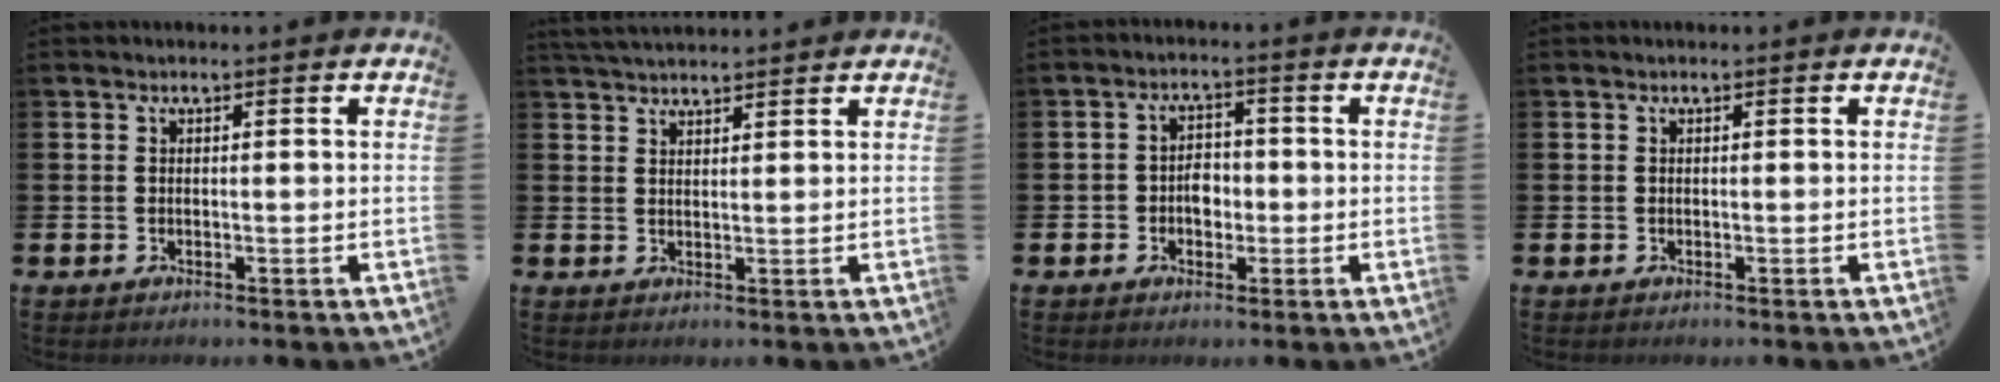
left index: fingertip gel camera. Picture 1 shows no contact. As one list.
[{"total": 2.9, "force": [2.8, 0.2, 0.5], "torque": [-0.017, -0.010, 0.053]}, {"total": 3.2, "force": [-0.7, 2.5, 1.8], "torque": [-0.017, 0.000, -0.022]}, {"total": 0.0}]